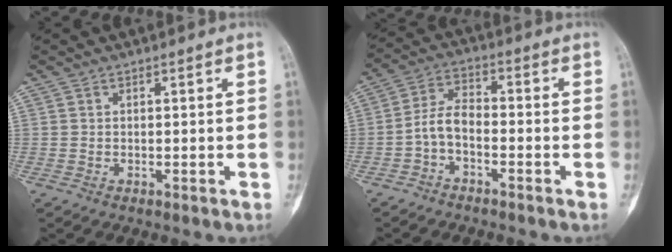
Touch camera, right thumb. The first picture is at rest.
{"total": 5.5, "force": [-2.3, 2.8, 4.1], "torque": [-0.079, 0.034, -0.054]}